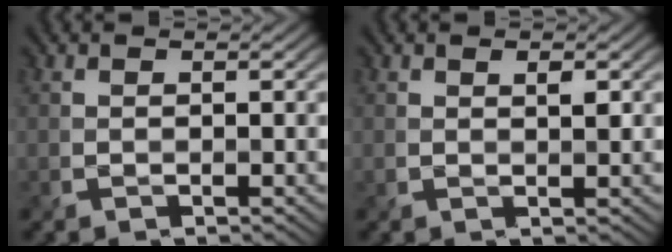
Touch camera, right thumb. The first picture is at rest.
{"total": 1.2, "force": [0.5, 0.4, 1.0], "torque": [-0.015, -0.002, 0.008]}